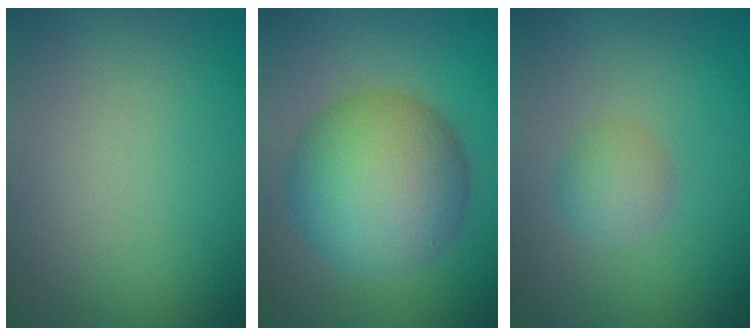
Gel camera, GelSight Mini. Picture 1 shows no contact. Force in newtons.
{"total": 9.7, "press": 9.7, "slide": 0.1}
{"total": 1.7, "press": 1.7, "slide": 0.1}